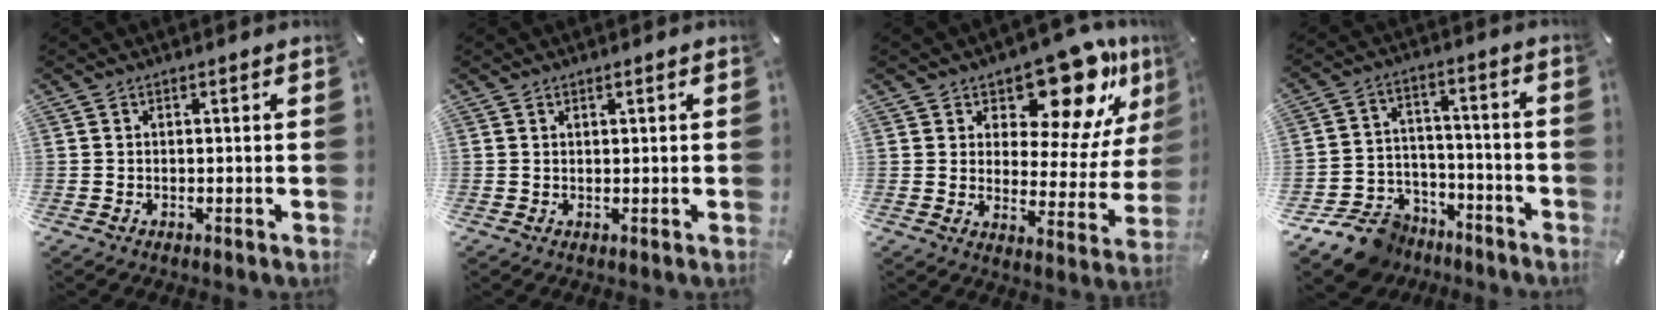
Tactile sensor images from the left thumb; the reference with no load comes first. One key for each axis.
{"total": 0.6, "fx": 0.4, "fy": 0.3, "fz": 0.4, "tx": -0.006, "ty": 0.001, "tz": 0.008}
{"total": 16.8, "fx": 12.6, "fy": 7.3, "fz": 8.3, "tx": -0.116, "ty": -0.104, "tz": 0.213}
{"total": 11.9, "fx": -8.6, "fy": 7.5, "fz": 3.2, "tx": -0.057, "ty": 0.057, "tz": -0.153}